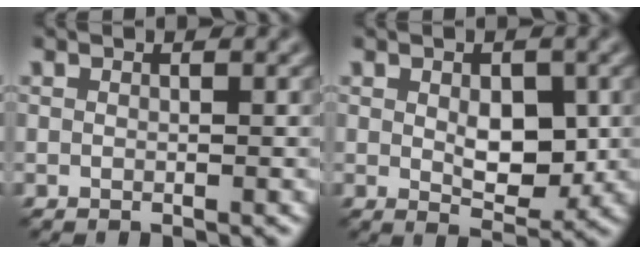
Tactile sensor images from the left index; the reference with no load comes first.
{"total": 4.0, "force": [0.3, 2.3, 3.3], "torque": [-0.049, -0.007, 0.009]}